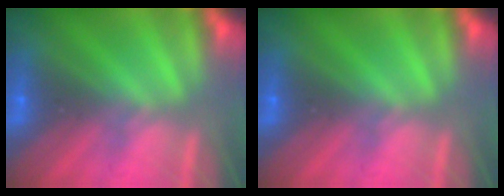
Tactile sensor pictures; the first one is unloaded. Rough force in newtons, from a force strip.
{"total": 0.0}